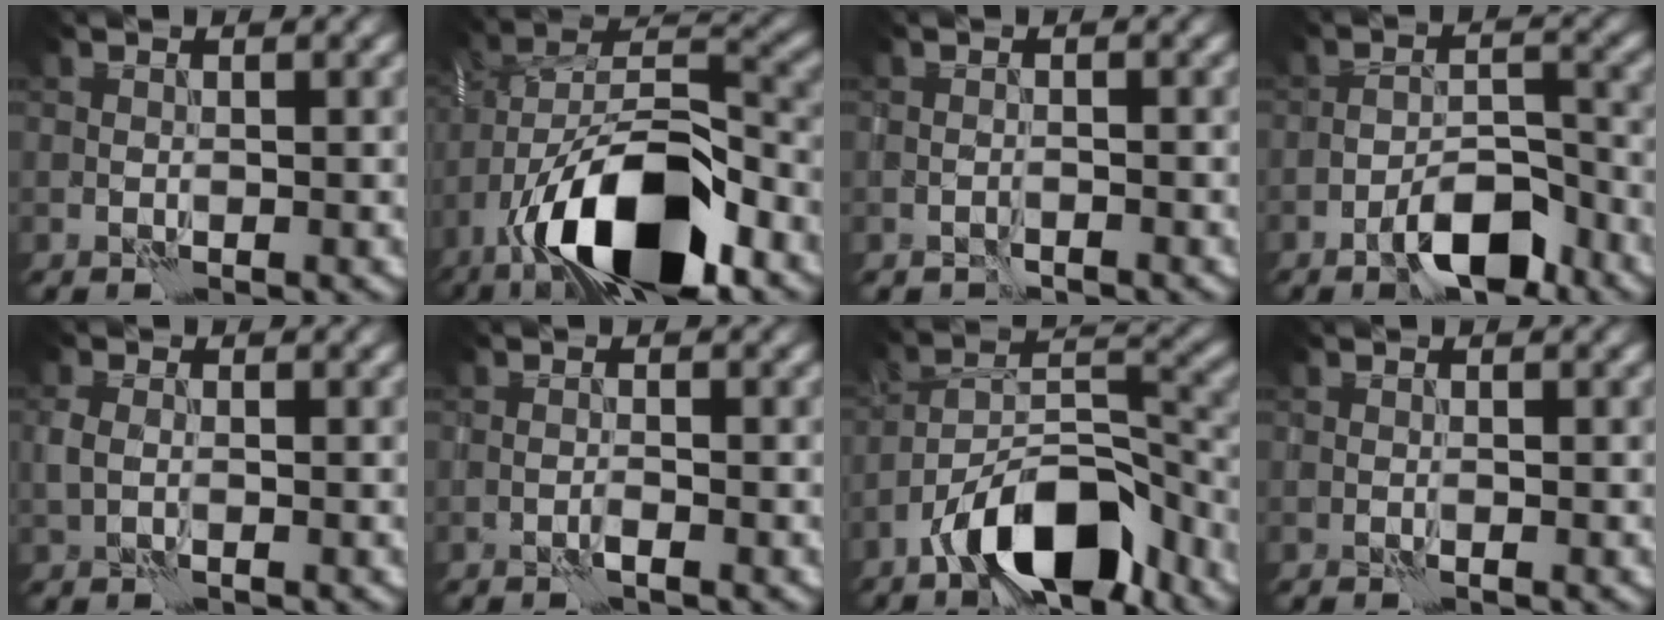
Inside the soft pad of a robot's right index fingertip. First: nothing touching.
{"total": 13.6, "force": [-7.1, 5.6, 10.2], "torque": [-0.187, -0.002, -0.120]}
{"total": 1.0, "force": [-1.0, 0.1, 0.0], "torque": [0.001, 0.002, -0.020]}
{"total": 5.5, "force": [-3.6, 1.7, 3.7], "torque": [-0.054, 0.013, -0.060]}
{"total": 0.6, "force": [0.4, 0.2, 0.4], "torque": [-0.015, 0.001, 0.007]}
{"total": 0.7, "force": [-0.5, -0.4, 0.2], "torque": [-0.006, 0.004, -0.009]}
{"total": 10.1, "force": [-6.8, 3.5, 6.7], "torque": [-0.100, 0.012, -0.124]}
{"total": 0.8, "force": [0.3, -0.6, -0.4], "torque": [0.007, 0.000, 0.009]}